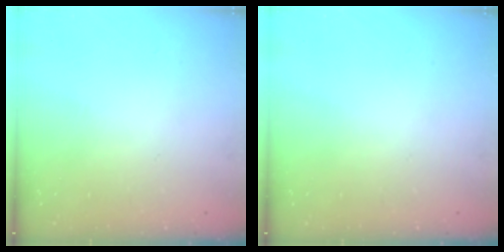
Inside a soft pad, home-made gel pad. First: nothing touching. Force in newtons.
{"total": 0.0}